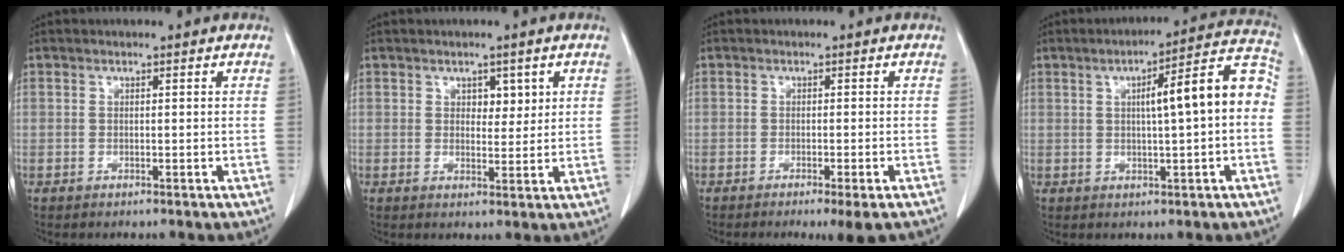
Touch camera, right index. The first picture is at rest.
{"total": 2.7, "force": [1.2, 1.7, 1.8], "torque": [-0.017, -0.002, 0.018]}
{"total": 4.0, "force": [-2.8, -0.1, 2.8], "torque": [-0.030, -0.010, -0.039]}
{"total": 10.5, "force": [0.5, 1.3, 10.5], "torque": [-0.140, 0.035, 0.004]}